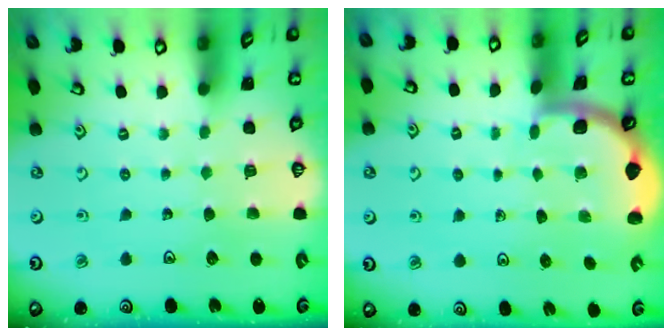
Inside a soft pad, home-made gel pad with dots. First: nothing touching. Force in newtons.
{"total": 1.7, "press": 1.7, "slide": 0.0}